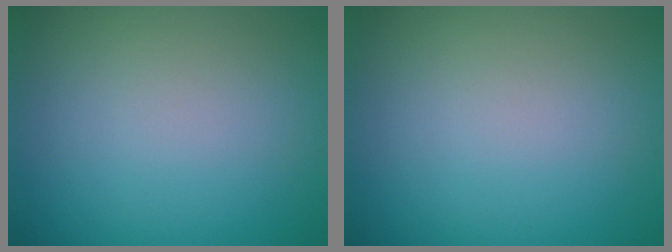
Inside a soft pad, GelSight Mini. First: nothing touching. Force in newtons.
{"total": 0.0}